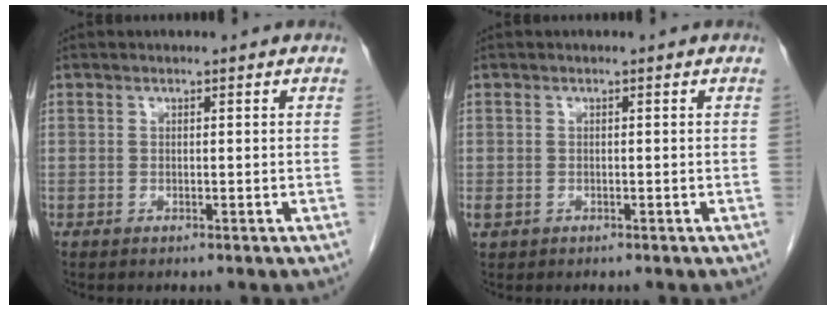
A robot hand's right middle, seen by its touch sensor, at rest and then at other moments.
{"total": 1.0, "force": [-0.2, 0.8, 0.5], "torque": [-0.013, 0.000, 0.001]}